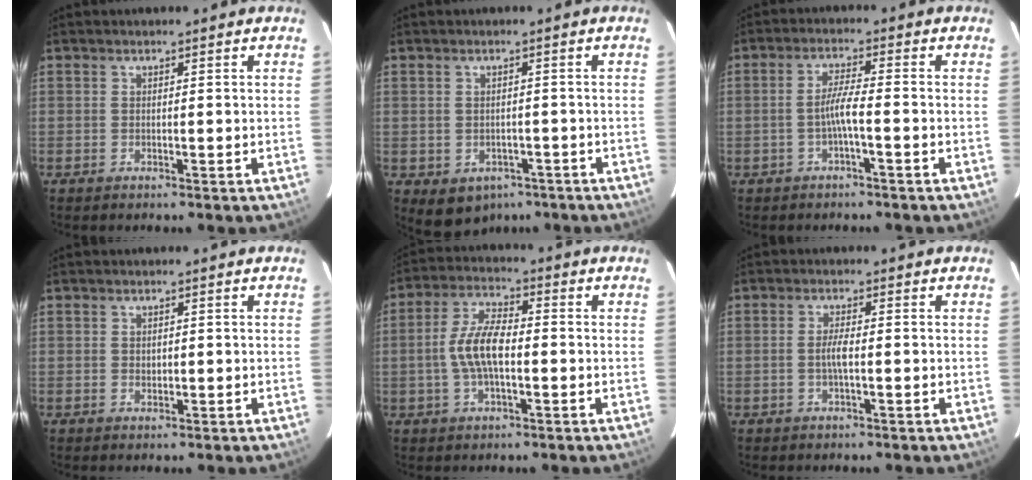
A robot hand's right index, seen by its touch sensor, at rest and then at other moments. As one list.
[{"total": 6.6, "force": [-3.6, 5.1, 2.1], "torque": [-0.037, 0.005, -0.029]}, {"total": 3.5, "force": [-1.5, -0.3, 3.1], "torque": [-0.066, 0.005, -0.029]}, {"total": 0.9, "force": [0.2, 0.8, 0.4], "torque": [-0.004, 0.002, 0.005]}, {"total": 8.1, "force": [-1.2, 3.3, 7.3], "torque": [-0.148, 0.011, -0.023]}, {"total": 2.4, "force": [-0.5, 0.2, 2.4], "torque": [-0.046, 0.001, -0.010]}]